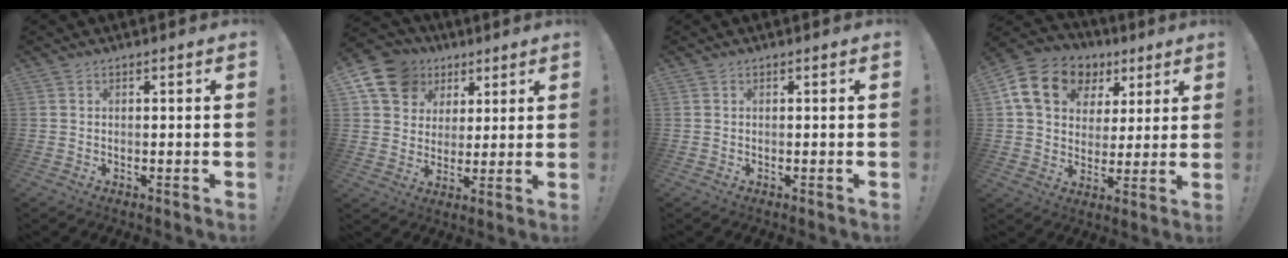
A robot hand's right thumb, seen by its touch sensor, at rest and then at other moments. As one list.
[{"total": 13.9, "force": [6.6, 10.9, 5.4], "torque": [-0.089, -0.031, 0.133]}, {"total": 0.0}, {"total": 16.7, "force": [7.0, 12.4, 8.7], "torque": [-0.140, -0.017, 0.139]}]